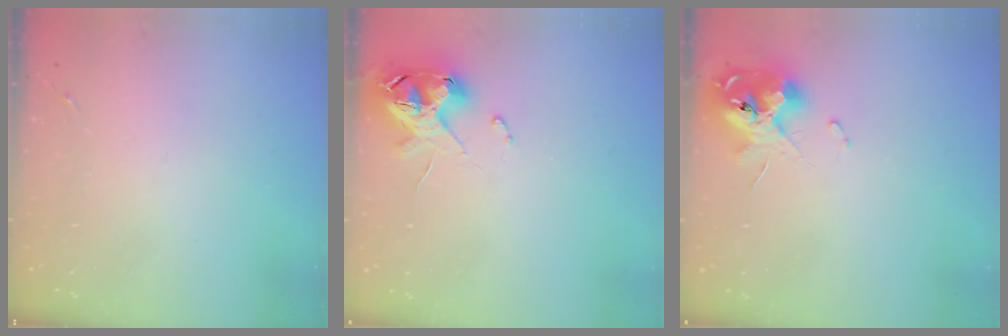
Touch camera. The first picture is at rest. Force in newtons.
{"total": 11.5, "press": 11.4, "slide": 1.5}
{"total": 12.4, "press": 12.2, "slide": 1.6}